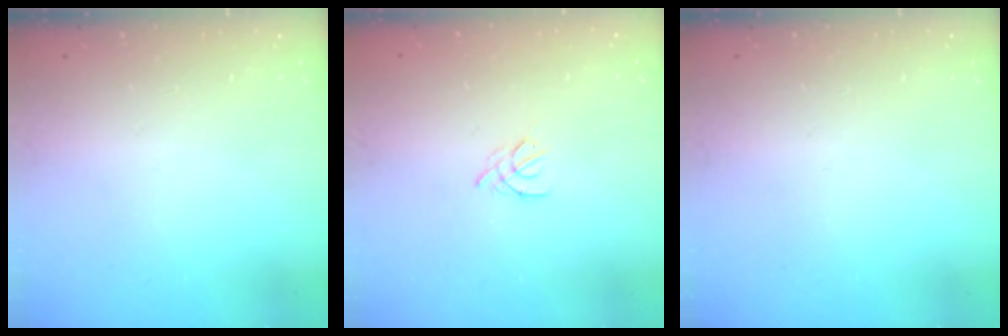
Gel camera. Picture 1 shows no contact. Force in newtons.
{"total": 2.5, "press": 2.4, "slide": 0.6}
{"total": 0.0}